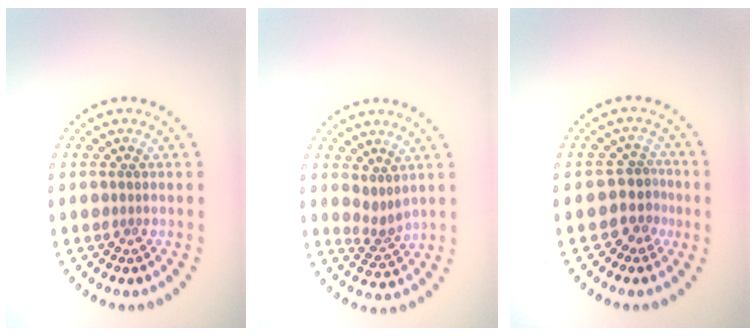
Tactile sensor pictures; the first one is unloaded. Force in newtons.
{"total": 1.9, "press": 1.4, "slide": 1.3}
{"total": 2.8, "press": 2.2, "slide": 1.8}